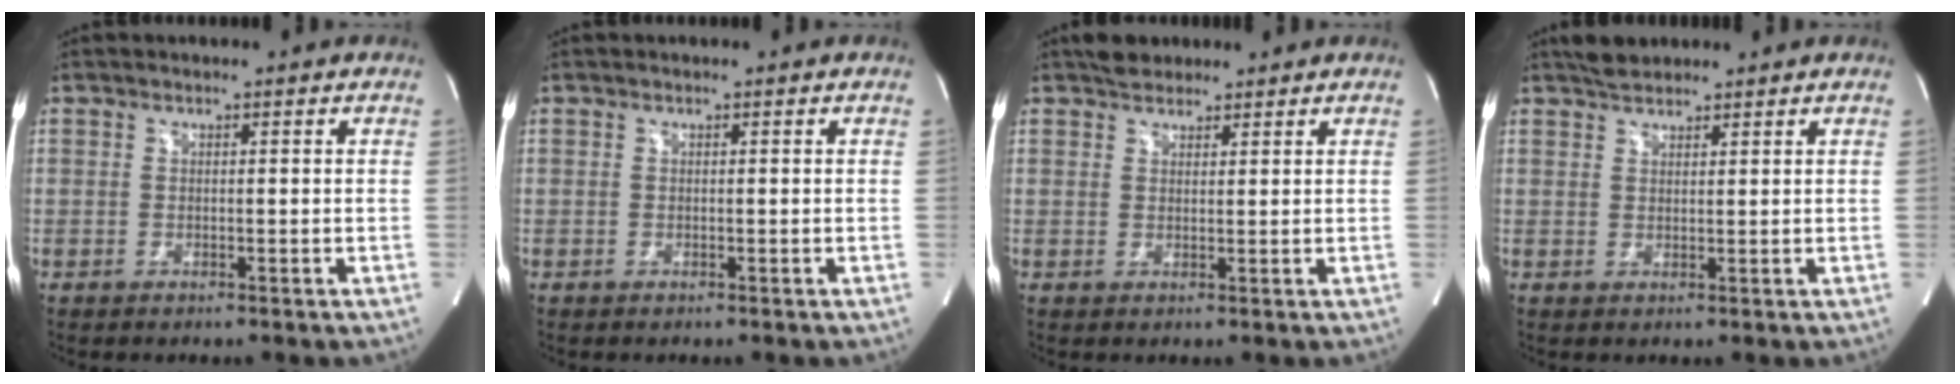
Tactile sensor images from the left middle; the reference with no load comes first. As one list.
[{"total": 0.0}, {"total": 3.2, "force": [2.6, 1.6, 0.8], "torque": [-0.018, 0.015, 0.042]}, {"total": 3.0, "force": [2.7, 1.0, 0.8], "torque": [-0.020, 0.012, 0.048]}]